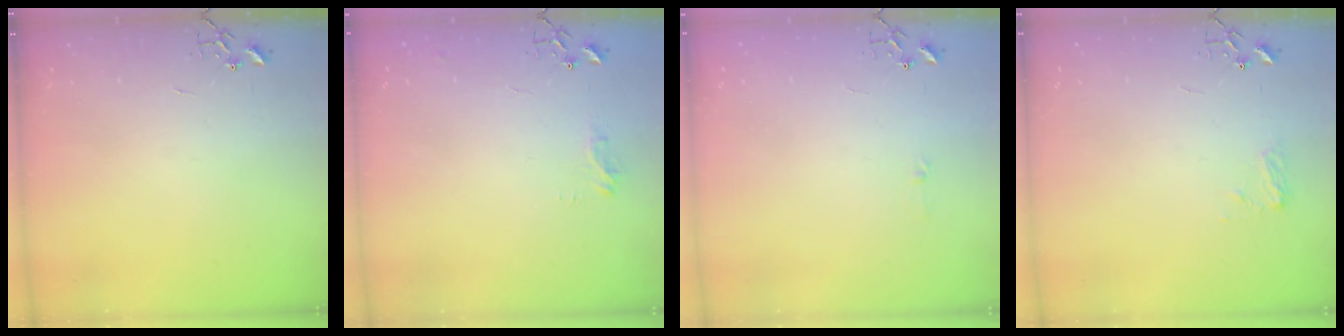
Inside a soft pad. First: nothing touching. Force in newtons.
{"total": 8.7, "press": 8.7, "slide": 0.9}
{"total": 3.5, "press": 3.5, "slide": 0.4}
{"total": 7.2, "press": 7.2, "slide": 0.5}